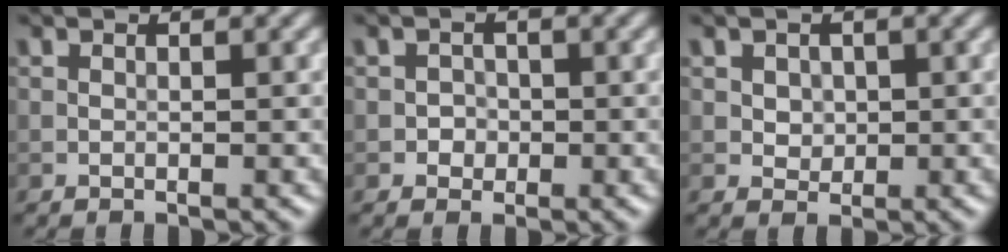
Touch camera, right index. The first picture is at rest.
{"total": 1.2, "force": [-0.2, 1.2, 0.2], "torque": [0.010, 0.001, -0.006]}
{"total": 1.6, "force": [0.4, 1.4, 0.7], "torque": [-0.013, -0.002, 0.016]}